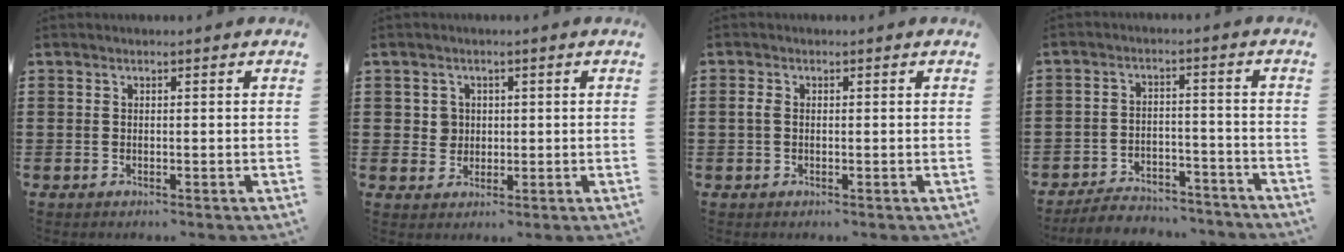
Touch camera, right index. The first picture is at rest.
{"total": 2.5, "force": [0.4, 2.4, 0.6], "torque": [-0.023, 0.009, 0.006]}
{"total": 1.2, "force": [-0.1, 0.8, 0.9], "torque": [-0.027, 0.001, -0.006]}
{"total": 5.0, "force": [-4.9, 0.9, 0.8], "torque": [-0.021, 0.007, -0.100]}